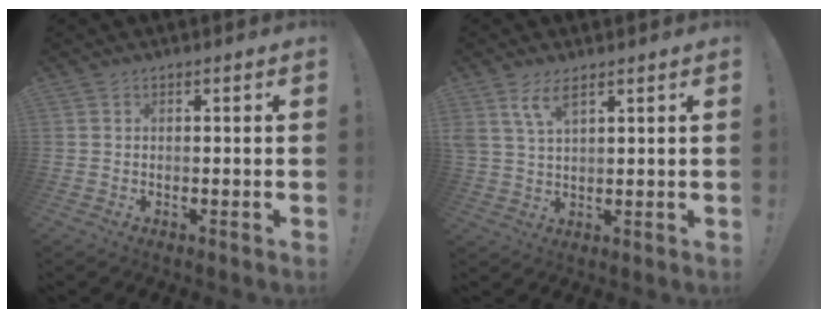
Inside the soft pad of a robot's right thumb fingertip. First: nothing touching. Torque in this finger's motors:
{"motor_torque": [0.64, 0.84, 1.17, 0.23, 0.07]}